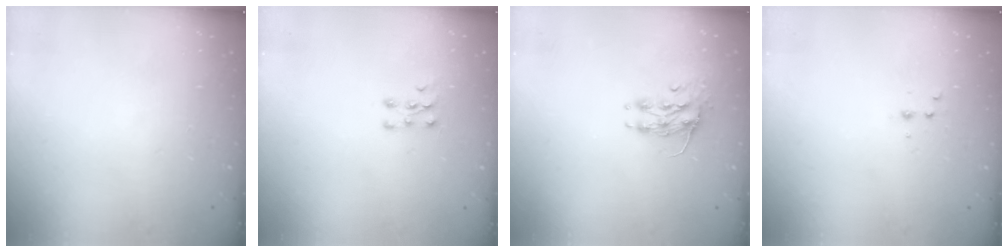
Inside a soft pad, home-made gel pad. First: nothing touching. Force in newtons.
{"total": 6.6, "press": 6.6, "slide": 0.8}
{"total": 8.4, "press": 8.3, "slide": 1.0}
{"total": 2.9, "press": 2.7, "slide": 1.1}